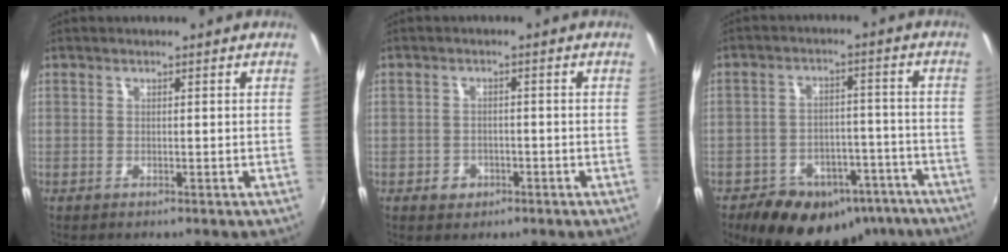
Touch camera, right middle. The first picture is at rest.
{"total": 2.8, "force": [-1.4, 2.4, 0.7], "torque": [-0.017, 0.003, -0.018]}
{"total": 18.4, "force": [-13.5, 10.2, 7.4], "torque": [-0.145, 0.032, -0.160]}